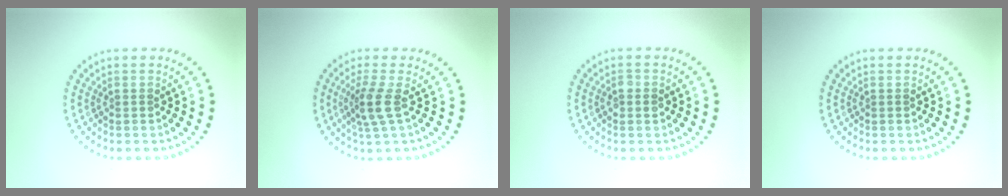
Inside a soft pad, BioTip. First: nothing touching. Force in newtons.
{"total": 2.7, "press": 2.0, "slide": 1.8}
{"total": 1.1, "press": 1.1, "slide": 0.0}
{"total": 0.0}